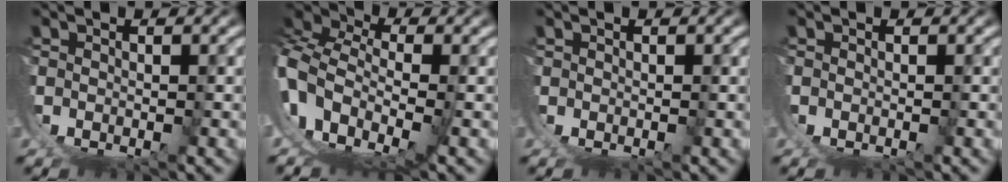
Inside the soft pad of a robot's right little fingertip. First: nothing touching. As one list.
[{"total": 10.8, "force": [-0.4, 8.0, 7.2], "torque": [-0.176, -0.037, -0.007]}, {"total": 0.0}, {"total": 0.6, "force": [-0.1, -0.6, 0.1], "torque": [0.000, -0.002, -0.001]}]